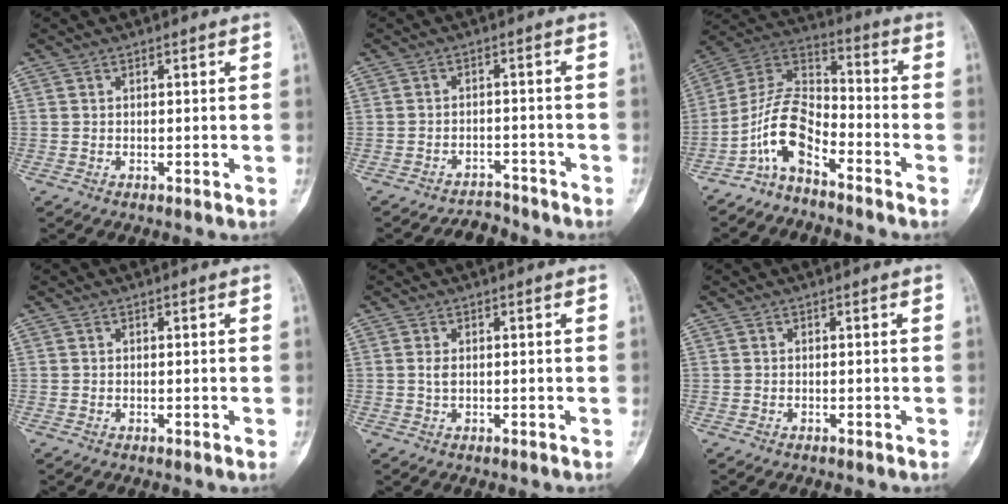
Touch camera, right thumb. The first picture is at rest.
{"total": 4.1, "force": [-3.9, 1.0, -0.9], "torque": [0.009, 0.042, -0.060]}
{"total": 10.5, "force": [-6.4, 4.8, 6.9], "torque": [-0.128, 0.081, -0.135]}
{"total": 0.0}
{"total": 1.0, "force": [-0.1, 0.5, 0.9], "torque": [-0.019, 0.000, -0.003]}
{"total": 0.0}